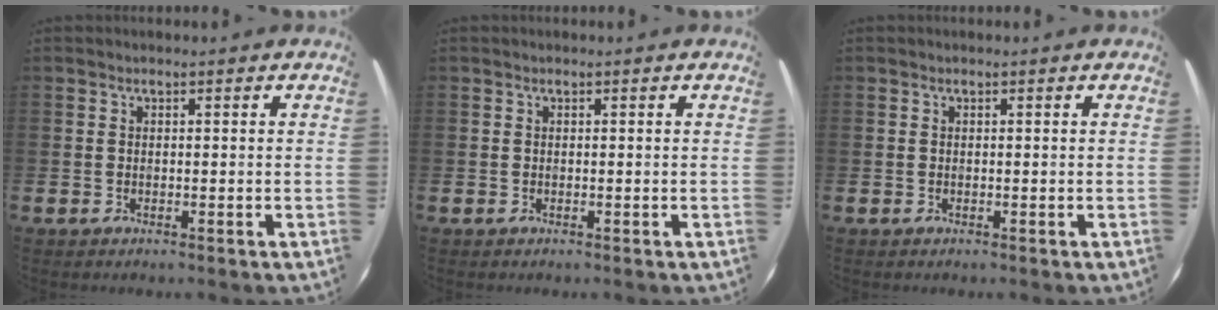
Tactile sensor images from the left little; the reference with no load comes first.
{"total": 0.0}
{"total": 0.0}